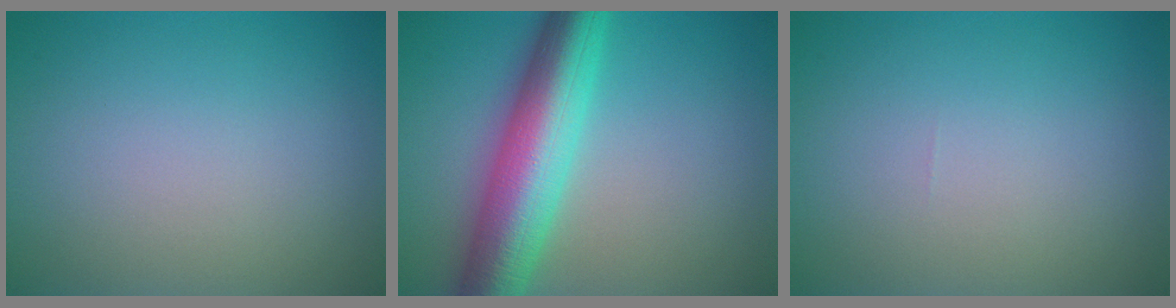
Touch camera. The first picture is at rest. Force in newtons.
{"total": 9.3, "press": 9.3, "slide": 0.3}
{"total": 0.0}